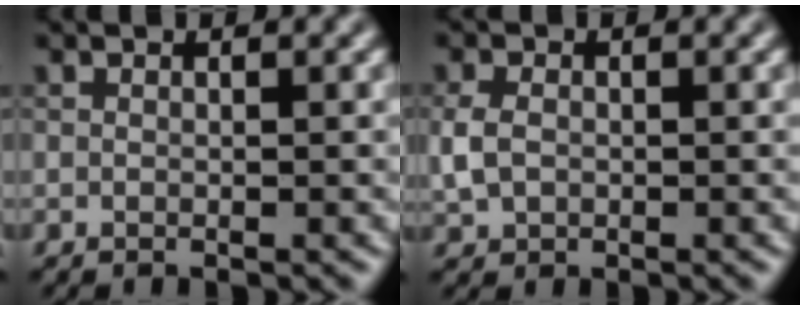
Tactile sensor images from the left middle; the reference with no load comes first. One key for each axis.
{"total": 2.4, "fx": -0.1, "fy": 1.9, "fz": 1.5, "tx": -0.035, "ty": 0.000, "tz": -0.004}